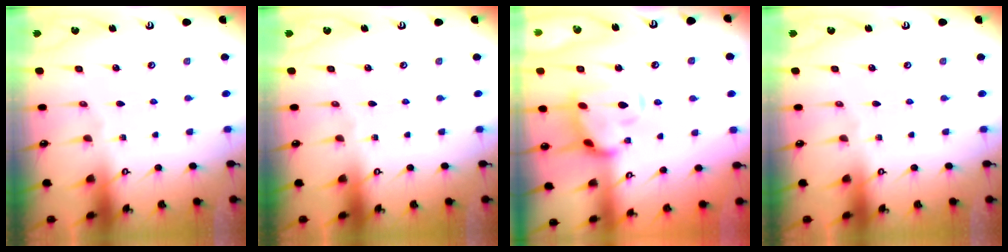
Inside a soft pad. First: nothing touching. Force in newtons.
{"total": 0.0}
{"total": 6.7, "press": 6.5, "slide": 1.3}
{"total": 0.0}